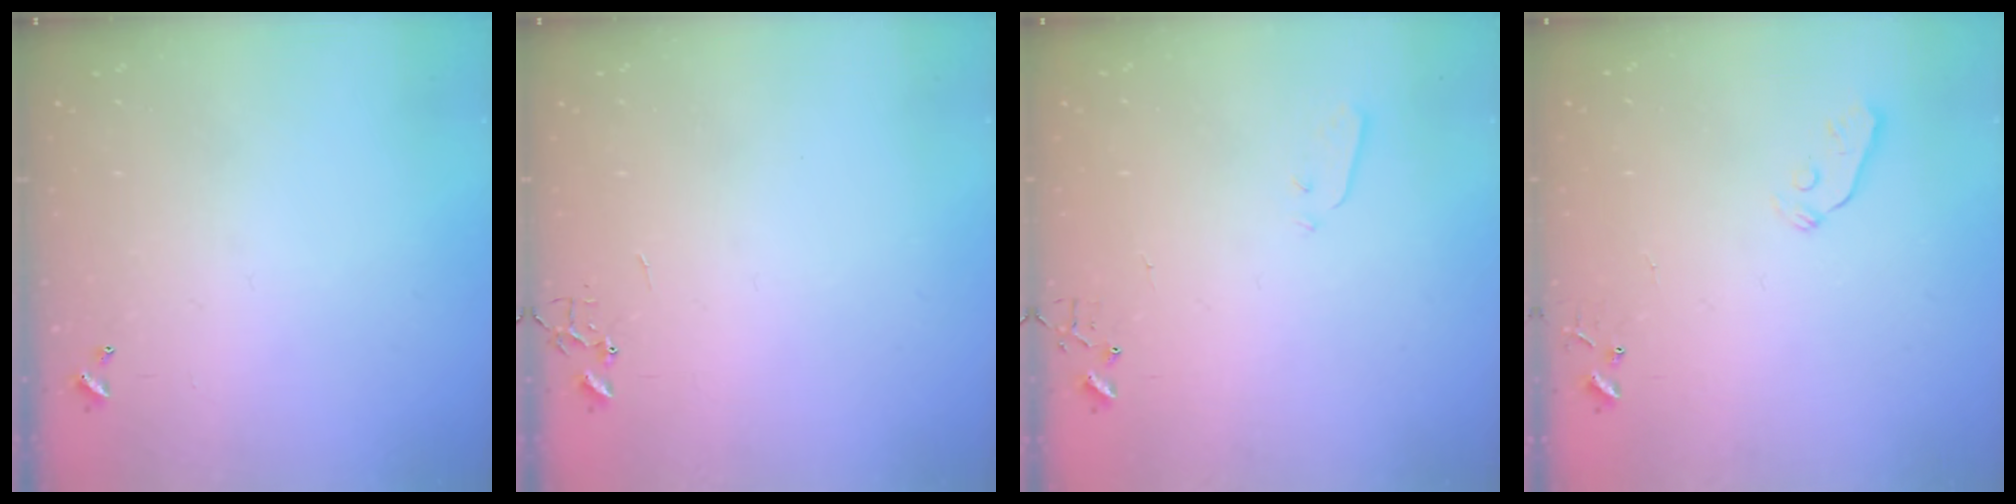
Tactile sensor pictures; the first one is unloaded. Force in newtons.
{"total": 0.0}
{"total": 3.3, "press": 3.2, "slide": 0.7}
{"total": 3.3, "press": 3.2, "slide": 0.7}